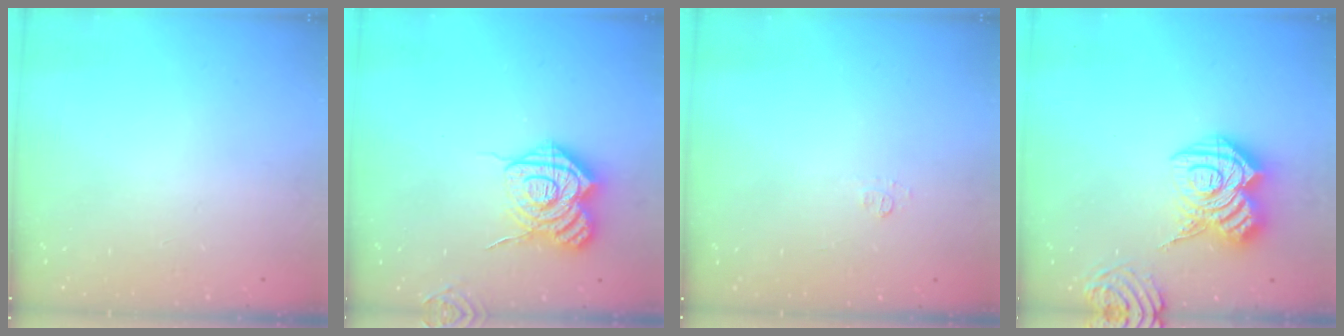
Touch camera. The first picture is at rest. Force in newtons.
{"total": 15.3, "press": 15.2, "slide": 1.5}
{"total": 3.5, "press": 3.5, "slide": 0.5}
{"total": 16.8, "press": 16.7, "slide": 1.4}